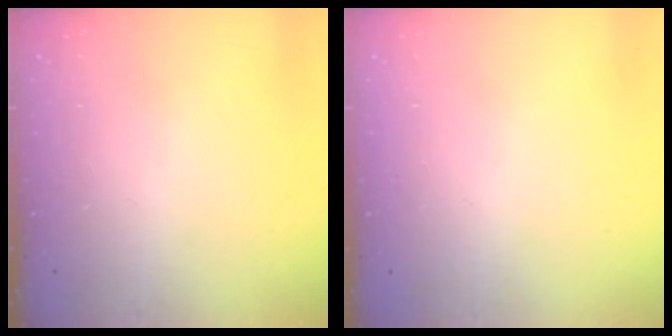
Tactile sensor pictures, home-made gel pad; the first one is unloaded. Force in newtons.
{"total": 2.4, "press": 2.4, "slide": 0.2}